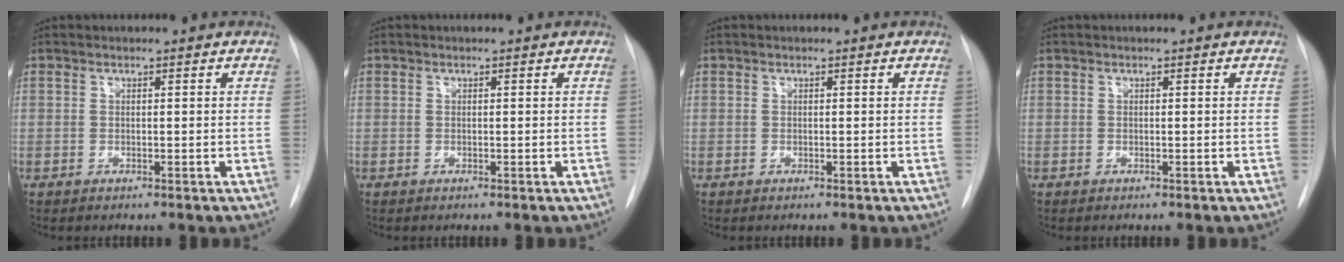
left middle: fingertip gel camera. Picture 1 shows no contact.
{"total": 0.0}
{"total": 0.0}
{"total": 0.0}